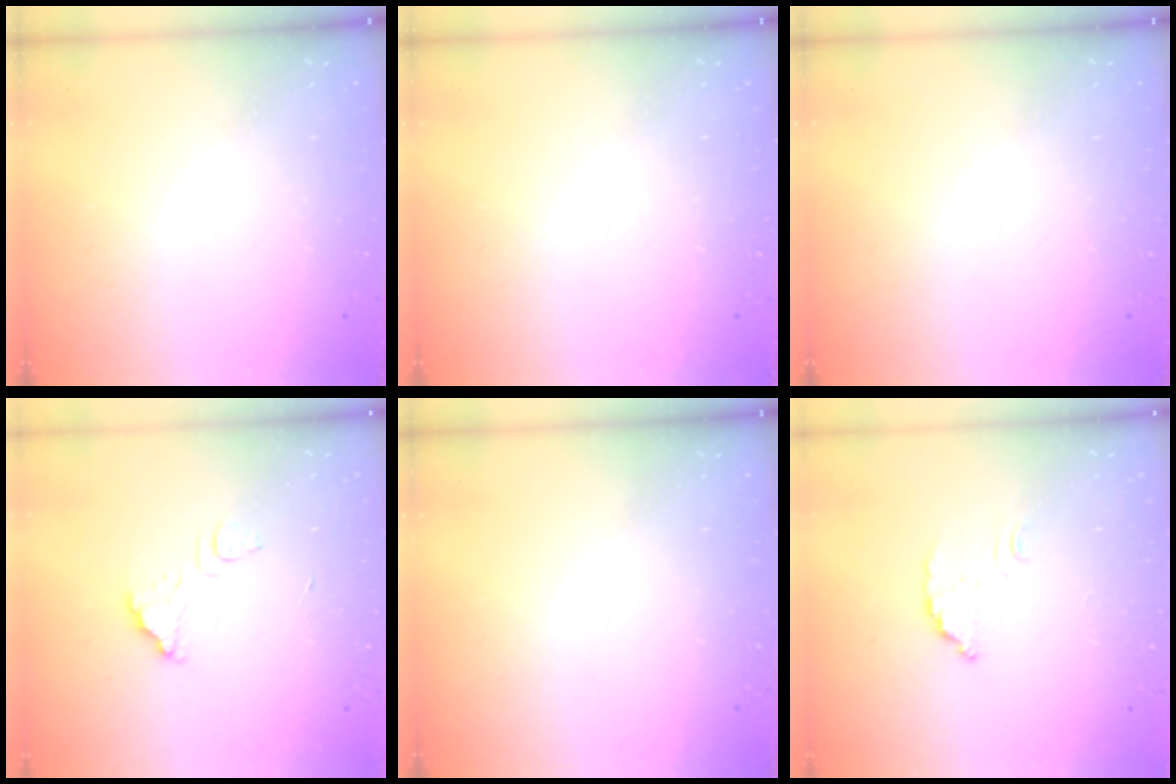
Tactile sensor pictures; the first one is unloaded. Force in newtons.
{"total": 0.0}
{"total": 0.0}
{"total": 5.5, "press": 5.5, "slide": 0.5}
{"total": 0.0}
{"total": 2.4, "press": 2.4, "slide": 0.1}